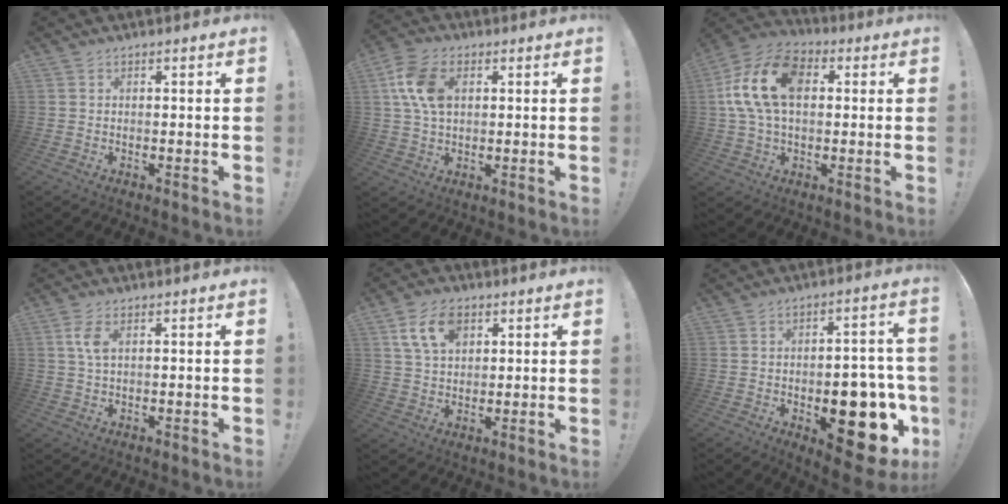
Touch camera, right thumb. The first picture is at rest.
{"total": 11.1, "force": [2.7, 7.1, 8.0], "torque": [-0.160, 0.008, 0.054]}
{"total": 18.1, "force": [3.3, 11.7, 13.4], "torque": [-0.257, 0.006, 0.056]}
{"total": 4.4, "force": [1.2, 1.8, 3.8], "torque": [-0.081, 0.001, 0.019]}
{"total": 10.4, "force": [4.5, 6.6, 6.6], "torque": [-0.108, -0.002, 0.086]}
{"total": 18.9, "force": [-5.9, 9.7, 15.1], "torque": [-0.154, 0.033, -0.070]}